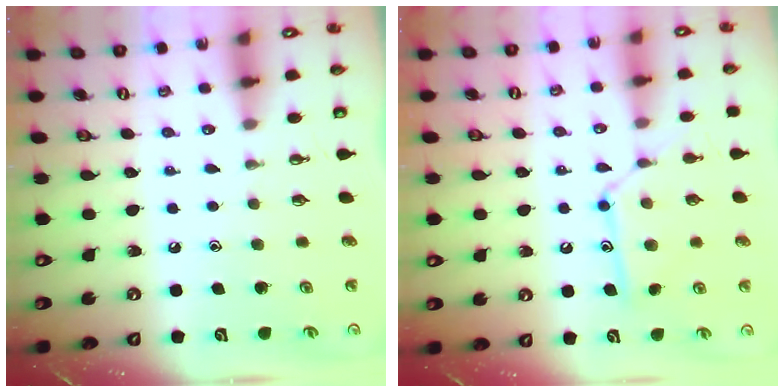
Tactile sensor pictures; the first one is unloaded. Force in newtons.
{"total": 12.9, "press": 12.9, "slide": 0.8}